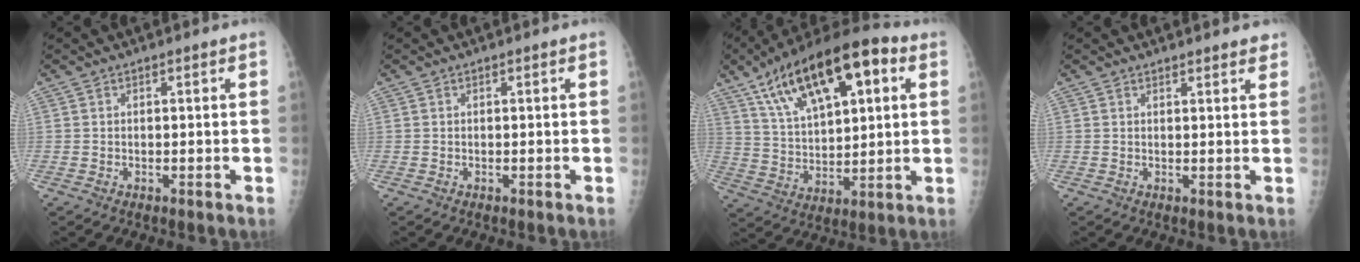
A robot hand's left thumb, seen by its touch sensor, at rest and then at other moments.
{"total": 0.0}
{"total": 21.9, "force": [10.0, 9.5, 17.0], "torque": [-0.264, -0.005, 0.173]}
{"total": 3.0, "force": [2.7, 0.8, 0.9], "torque": [0.006, -0.008, 0.027]}